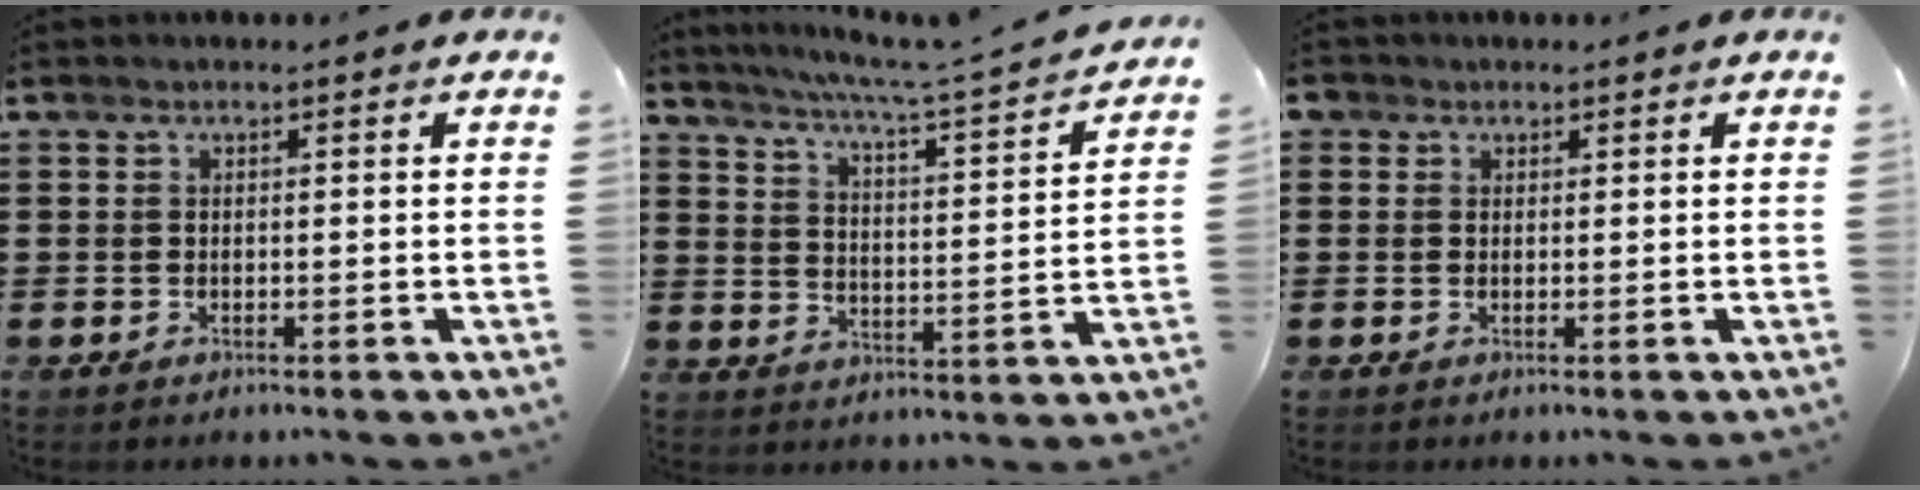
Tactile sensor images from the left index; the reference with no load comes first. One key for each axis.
{"total": 5.6, "fx": 5.1, "fy": -1.1, "fz": 2.1, "tx": -0.064, "ty": -0.043, "tz": 0.078}
{"total": 1.2, "fx": 0.6, "fy": 1.0, "fz": 0.2, "tx": -0.009, "ty": 0.007, "tz": 0.012}